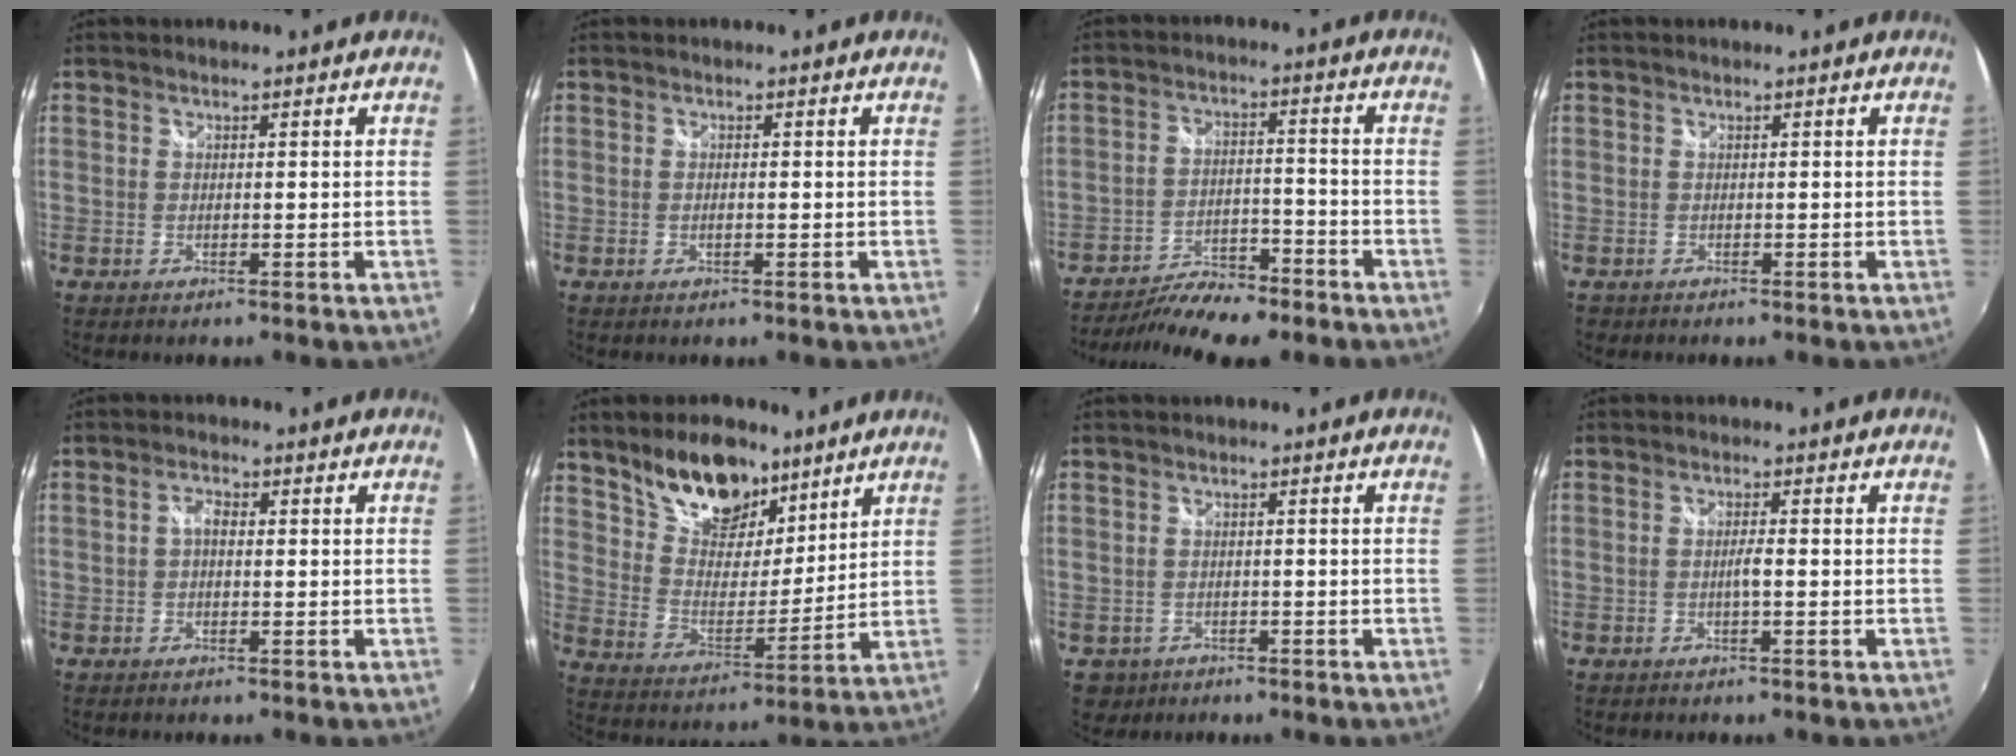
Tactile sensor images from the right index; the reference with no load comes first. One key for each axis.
{"total": 0.8, "fx": -0.2, "fy": 0.3, "fz": 0.7, "tx": -0.017, "ty": -0.001, "tz": -0.005}
{"total": 11.8, "fx": -10.2, "fy": 3.1, "fz": 5.2, "tx": -0.120, "ty": -0.011, "tz": -0.163}
{"total": 1.2, "fx": -0.6, "fy": 1.0, "fz": -0.1, "tx": -0.005, "ty": 0.000, "tz": -0.008}
{"total": 1.9, "fx": -0.1, "fy": 1.1, "fz": 1.5, "tx": -0.029, "ty": 0.006, "tz": -0.005}
{"total": 15.5, "fx": 10.7, "fy": 7.7, "fz": 8.2, "tx": -0.152, "ty": 0.020, "tz": 0.197}
{"total": 3.4, "fx": -1.2, "fy": 3.2, "fz": 0.4, "tx": -0.018, "ty": -0.001, "tz": -0.013}
{"total": 1.6, "fx": -0.5, "fy": -0.2, "fz": 1.5, "tx": -0.026, "ty": 0.001, "tz": -0.012}